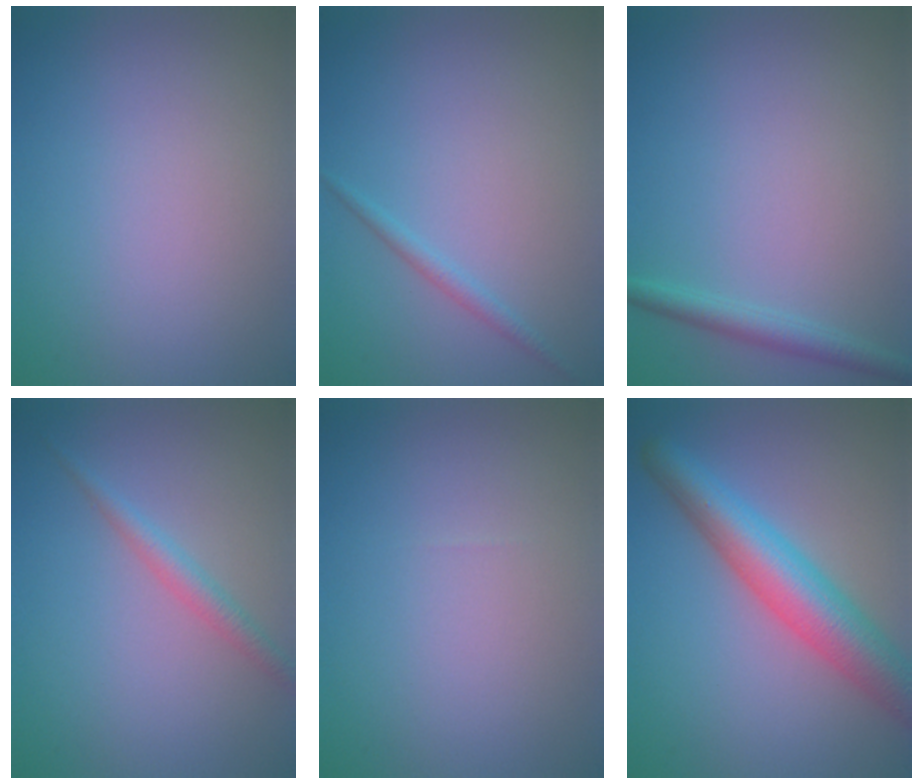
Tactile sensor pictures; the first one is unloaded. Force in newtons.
{"total": 1.2, "press": 1.2, "slide": 0.0}
{"total": 2.0, "press": 2.0, "slide": 0.1}
{"total": 1.8, "press": 1.8, "slide": 0.0}
{"total": 0.0}
{"total": 6.9, "press": 6.9, "slide": 0.1}